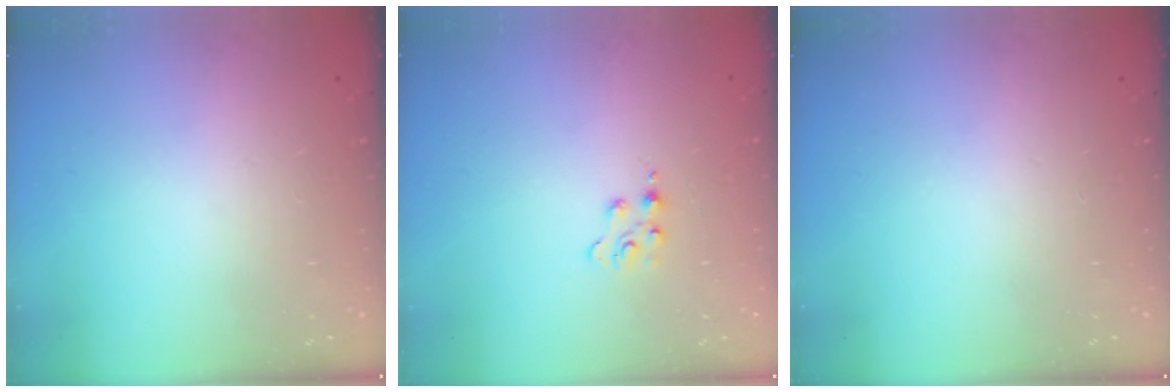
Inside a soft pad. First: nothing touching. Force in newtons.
{"total": 2.3, "press": 2.3, "slide": 0.4}
{"total": 0.0}